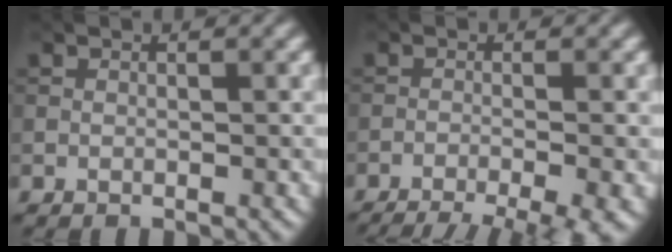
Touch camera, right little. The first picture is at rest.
{"total": 9.6, "force": [-7.3, 2.3, 5.8], "torque": [-0.074, -0.022, -0.093]}